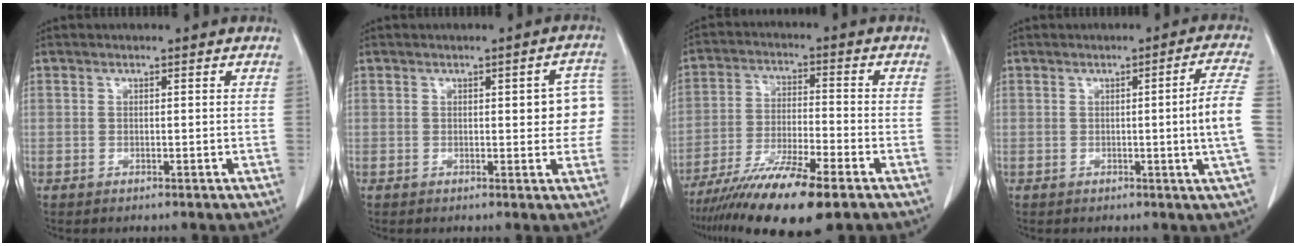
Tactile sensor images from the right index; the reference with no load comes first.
{"total": 6.3, "force": [0.5, 2.1, 5.9], "torque": [-0.054, 0.014, 0.003]}
{"total": 12.7, "force": [-8.7, 1.2, 9.1], "torque": [-0.166, -0.031, -0.153]}
{"total": 5.6, "force": [-0.3, -0.8, 5.6], "torque": [-0.074, -0.004, -0.007]}